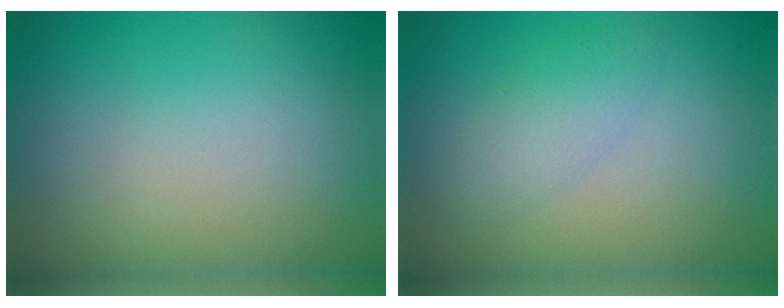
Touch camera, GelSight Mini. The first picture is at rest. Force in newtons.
{"total": 2.0, "press": 2.0, "slide": 0.1}